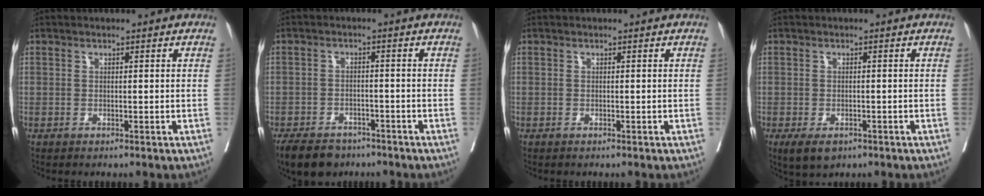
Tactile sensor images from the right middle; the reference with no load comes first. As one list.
[{"total": 8.0, "force": [-6.2, 4.2, 2.9], "torque": [-0.045, -0.004, -0.097]}, {"total": 0.0}, {"total": 4.3, "force": [-2.6, 2.2, 2.6], "torque": [-0.045, -0.007, -0.038]}]